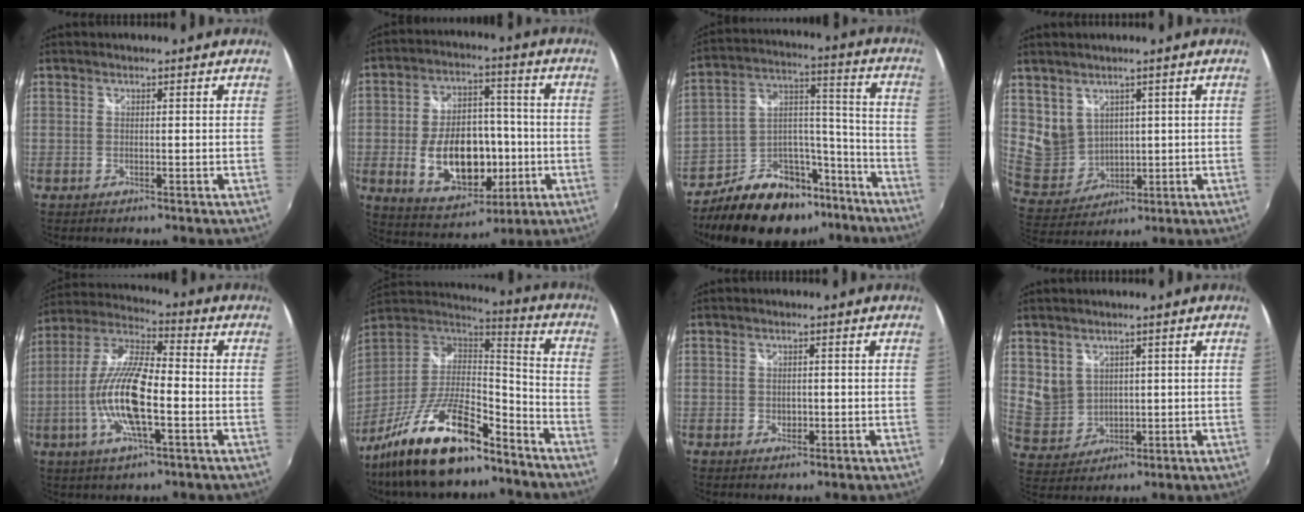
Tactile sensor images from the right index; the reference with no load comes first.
{"total": 16.6, "force": [-3.6, 10.1, 12.7], "torque": [-0.246, 0.013, -0.034]}
{"total": 20.6, "force": [-14.3, 11.2, 9.6], "torque": [-0.182, 0.057, -0.206]}
{"total": 7.8, "force": [3.7, 6.6, 2.2], "torque": [-0.041, 0.005, 0.096]}
{"total": 15.0, "force": [-3.7, 4.1, 13.9], "torque": [-0.278, -0.003, -0.074]}
{"total": 22.0, "force": [-14.9, 7.0, 14.6], "torque": [-0.282, -0.022, -0.256]}
{"total": 1.8, "force": [-0.4, 1.5, 1.0], "torque": [-0.015, 0.000, -0.006]}
{"total": 6.6, "force": [2.8, 5.6, 2.0], "torque": [-0.036, 0.004, 0.072]}